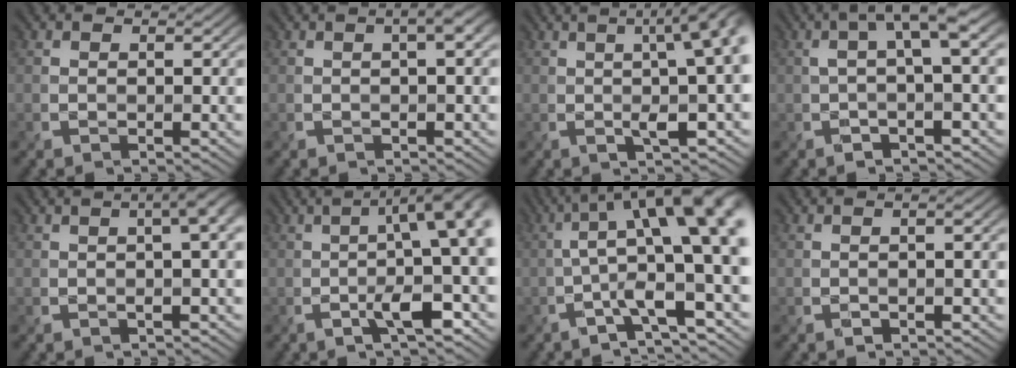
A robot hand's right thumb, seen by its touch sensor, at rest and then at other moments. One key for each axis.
{"total": 2.8, "fx": 0.4, "fy": 0.5, "fz": 2.7, "tx": -0.042, "ty": 0.007, "tz": 0.004}
{"total": 10.8, "fx": 0.6, "fy": 3.4, "fz": 10.3, "tx": -0.099, "ty": 0.032, "tz": -0.011}
{"total": 5.8, "fx": 1.2, "fy": 1.1, "fz": 5.5, "tx": -0.080, "ty": 0.020, "tz": 0.013}
{"total": 5.1, "fx": 0.7, "fy": 1.4, "fz": 4.9, "tx": -0.056, "ty": 0.019, "tz": 0.004}
{"total": 11.3, "fx": -1.0, "fy": 3.0, "fz": 10.8, "tx": -0.135, "ty": 0.026, "tz": -0.025}
{"total": 14.3, "fx": 1.1, "fy": 4.3, "fz": 13.6, "tx": -0.212, "ty": 0.022, "tz": 0.013}
{"total": 1.9, "fx": -0.1, "fy": 0.3, "fz": 1.9, "tx": -0.024, "ty": 0.000, "tz": -0.008}